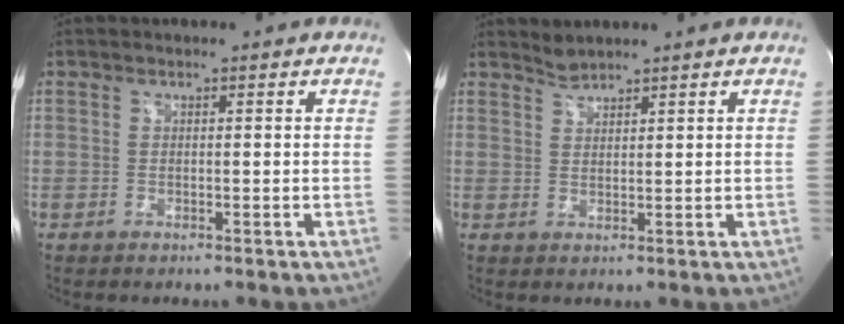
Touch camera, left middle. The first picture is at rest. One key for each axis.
{"total": 1.7, "fx": 1.7, "fy": -0.3, "fz": -0.1, "tx": -0.001, "ty": 0.003, "tz": 0.038}